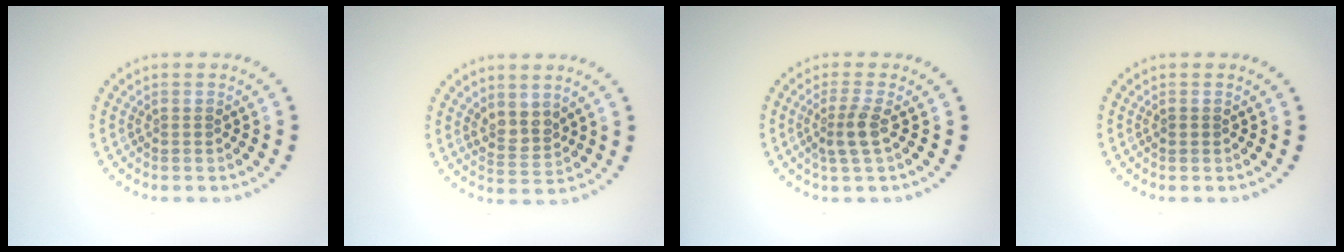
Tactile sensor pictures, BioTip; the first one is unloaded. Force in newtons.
{"total": 2.2, "press": 1.8, "slide": 1.4}
{"total": 2.2, "press": 1.7, "slide": 1.3}
{"total": 0.6, "press": 0.6, "slide": 0.1}